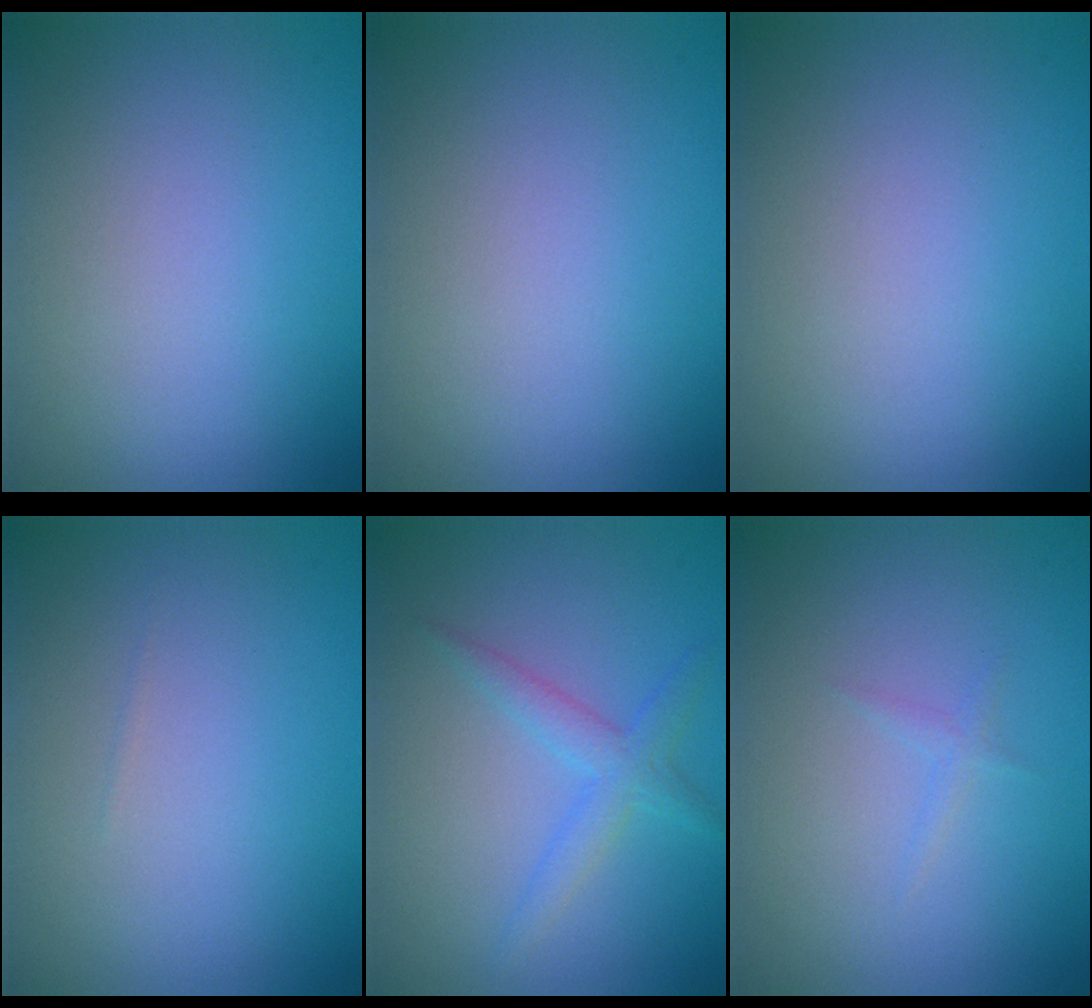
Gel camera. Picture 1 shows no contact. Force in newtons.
{"total": 0.0}
{"total": 0.0}
{"total": 0.0}
{"total": 2.3, "press": 2.3, "slide": 0.1}
{"total": 0.7, "press": 0.7, "slide": 0.1}